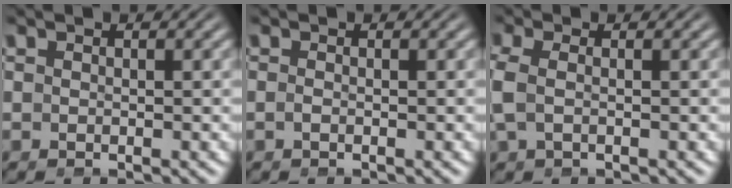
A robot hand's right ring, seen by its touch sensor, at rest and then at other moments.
{"total": 0.6, "force": [-0.5, -0.4, 0.1], "torque": [-0.006, -0.002, -0.007]}
{"total": 1.5, "force": [-0.3, 0.3, 1.4], "torque": [-0.050, -0.004, 0.000]}